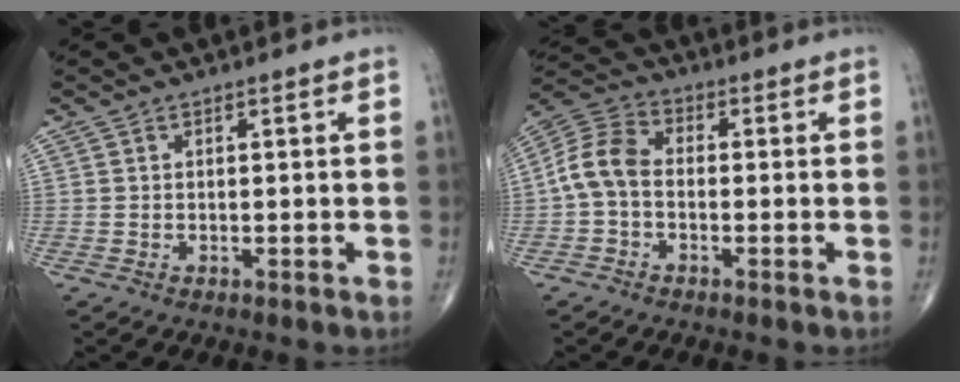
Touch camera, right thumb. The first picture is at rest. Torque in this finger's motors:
{"motor_torque": [-0.02, 0.11, 0.43, -0.38, 0.16]}